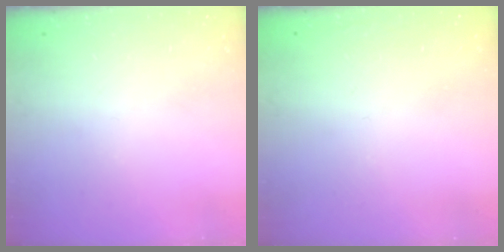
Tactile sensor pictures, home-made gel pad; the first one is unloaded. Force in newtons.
{"total": 1.6, "press": 1.6, "slide": 0.1}